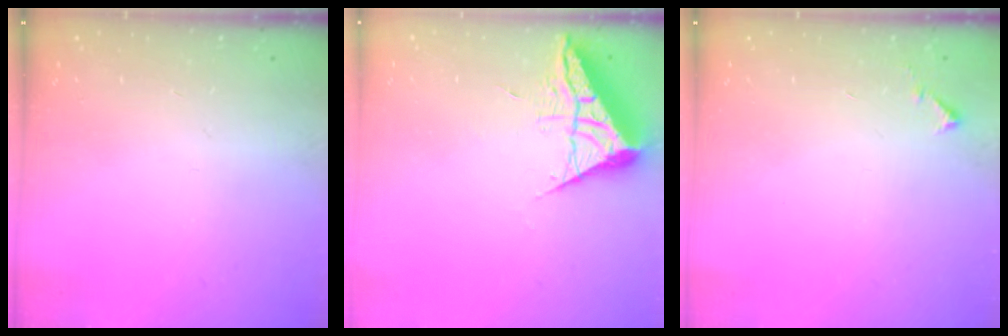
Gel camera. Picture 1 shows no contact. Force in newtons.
{"total": 7.3, "press": 7.3, "slide": 0.5}
{"total": 5.8, "press": 5.8, "slide": 0.4}